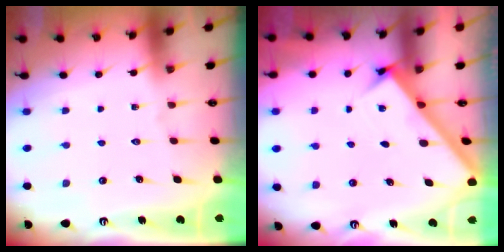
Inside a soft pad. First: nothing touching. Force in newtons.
{"total": 2.6, "press": 2.6, "slide": 0.3}